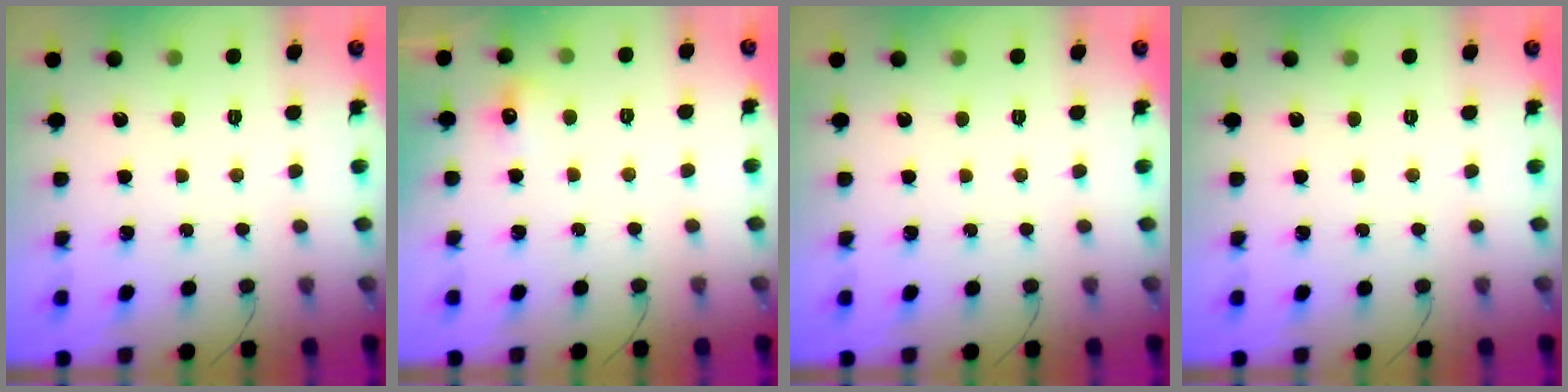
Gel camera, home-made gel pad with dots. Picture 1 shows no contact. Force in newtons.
{"total": 5.7, "press": 5.4, "slide": 1.7}
{"total": 0.0}
{"total": 0.0}